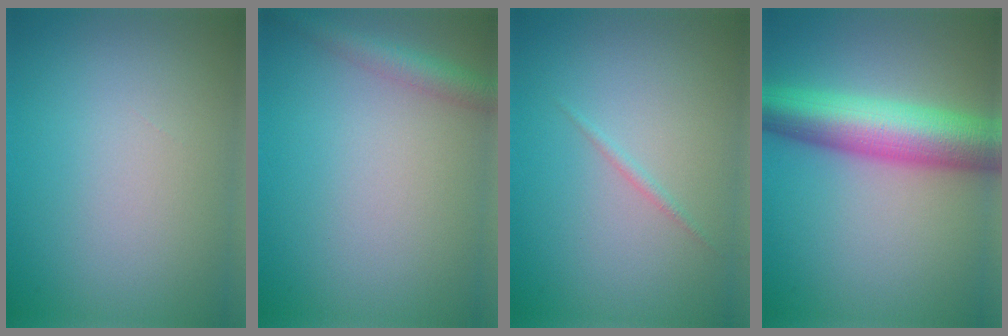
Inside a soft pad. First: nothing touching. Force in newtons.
{"total": 2.7, "press": 2.7, "slide": 0.1}
{"total": 0.6, "press": 0.6, "slide": 0.0}
{"total": 9.1, "press": 9.1, "slide": 0.2}